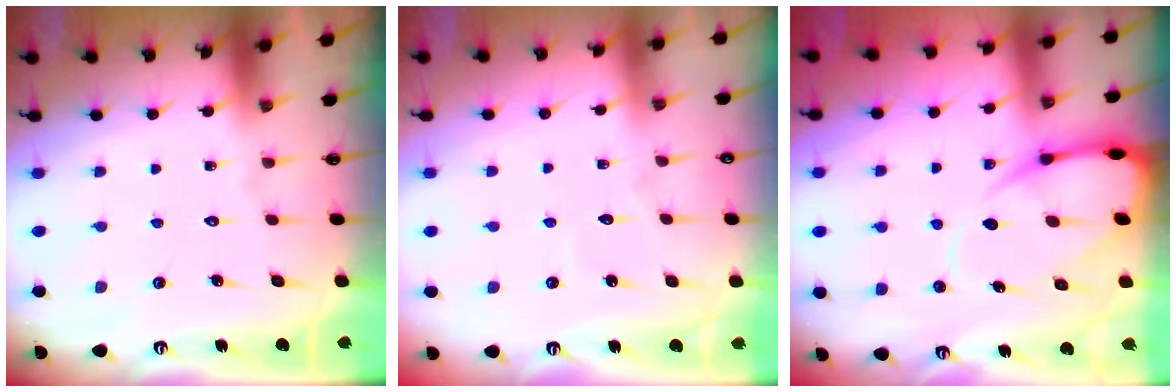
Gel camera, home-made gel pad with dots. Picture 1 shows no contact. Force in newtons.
{"total": 3.1, "press": 3.1, "slide": 0.3}
{"total": 9.8, "press": 9.8, "slide": 0.9}